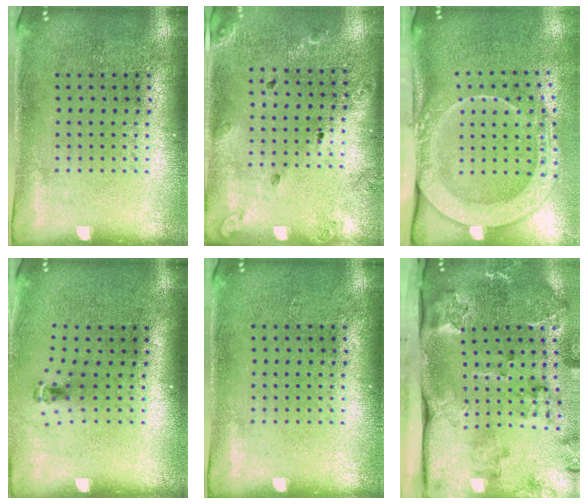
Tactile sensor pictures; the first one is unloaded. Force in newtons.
{"total": 1.3, "press": 1.3, "slide": 0.3}
{"total": 2.8, "press": 2.1, "slide": 1.9}
{"total": 0.6, "press": 0.3, "slide": 0.5}
{"total": 0.0}
{"total": 3.5, "press": 2.6, "slide": 2.4}